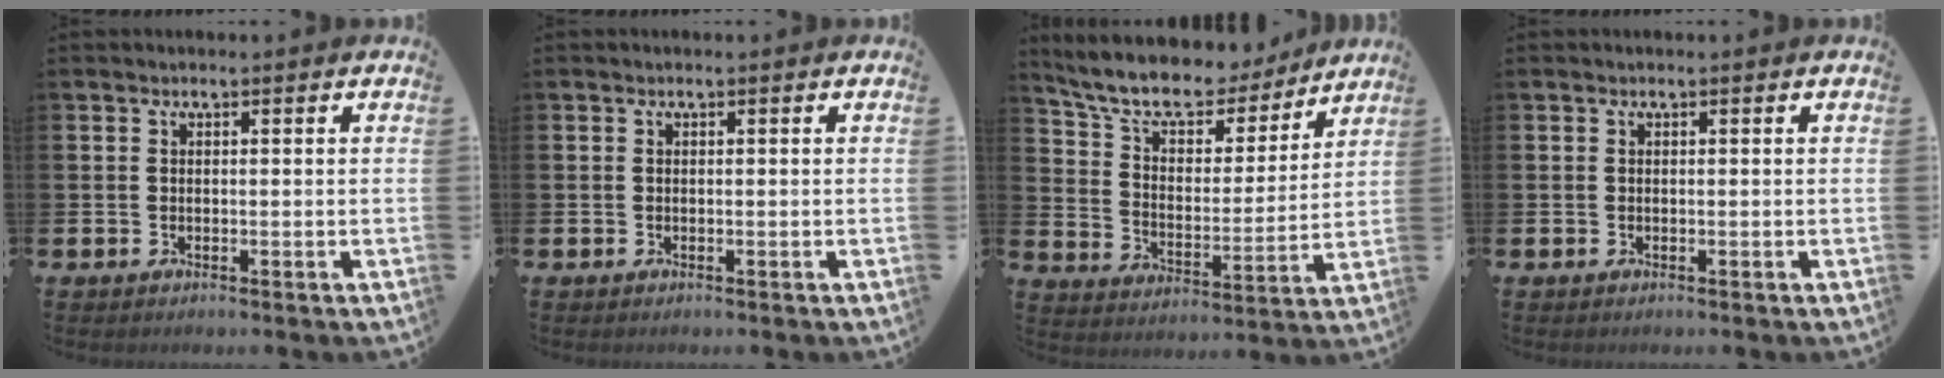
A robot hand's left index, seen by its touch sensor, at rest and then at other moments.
{"total": 0.0}
{"total": 9.6, "force": [8.6, 3.3, 2.8], "torque": [-0.086, -0.060, 0.150]}
{"total": 0.0}